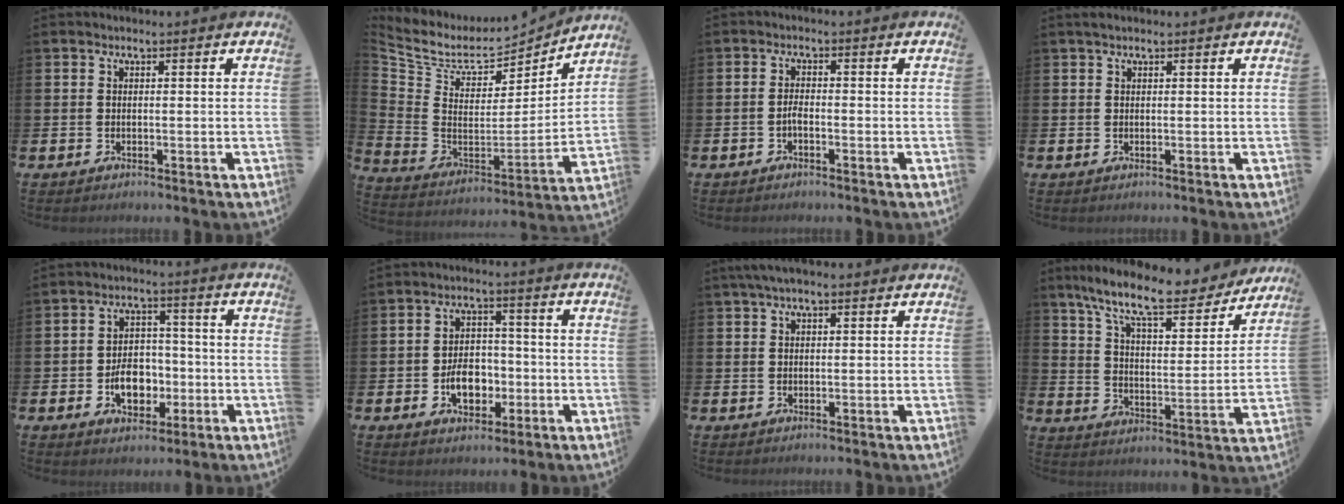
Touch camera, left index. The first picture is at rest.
{"total": 7.8, "force": [6.7, 3.1, 2.3], "torque": [-0.090, -0.052, 0.114]}
{"total": 1.4, "force": [-0.9, 0.4, 1.0], "torque": [-0.017, -0.001, -0.019]}
{"total": 0.9, "force": [0.8, 0.1, 0.4], "torque": [-0.004, 0.001, 0.013]}
{"total": 6.2, "force": [-1.8, 4.5, 3.8], "torque": [-0.052, 0.006, -0.038]}
{"total": 5.7, "force": [-1.7, 4.1, 3.7], "torque": [-0.049, 0.003, -0.036]}
{"total": 3.0, "force": [2.2, 1.0, 1.9], "torque": [-0.036, 0.007, 0.038]}
{"total": 11.4, "force": [9.8, 2.2, 5.3], "torque": [-0.128, -0.059, 0.164]}